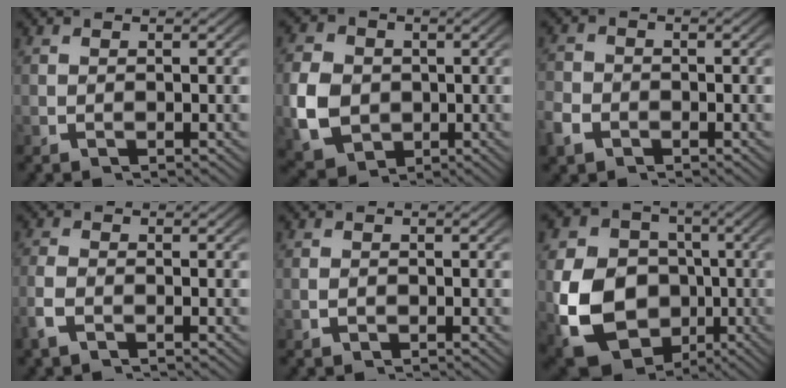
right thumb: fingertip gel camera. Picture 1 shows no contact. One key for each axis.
{"total": 8.9, "fx": -1.5, "fy": 7.4, "fz": 4.8, "tx": -0.119, "ty": -0.045, "tz": -0.007}
{"total": 2.3, "fx": -1.4, "fy": 1.7, "fz": 0.7, "tx": -0.019, "ty": -0.008, "tz": -0.027}
{"total": 1.8, "fx": -0.9, "fy": 1.0, "fz": 1.2, "tx": -0.040, "ty": -0.001, "tz": -0.020}
{"total": 0.6, "fx": -0.4, "fy": 0.4, "fz": 0.3, "tx": -0.009, "ty": -0.005, "tz": -0.008}
{"total": 16.8, "fx": -3.4, "fy": 14.0, "fz": 8.5, "tx": -0.221, "ty": -0.086, "tz": -0.037}